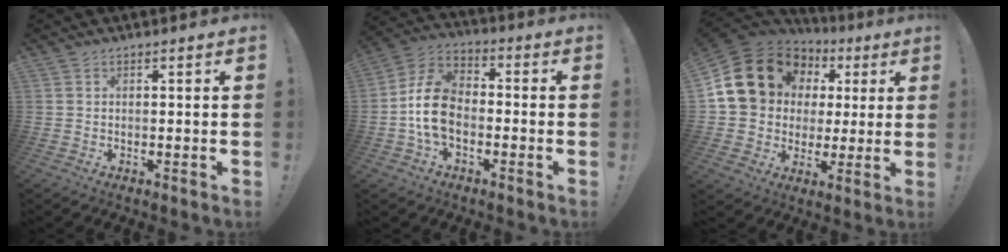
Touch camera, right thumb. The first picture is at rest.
{"total": 13.6, "force": [-2.9, 9.4, 9.4], "torque": [-0.176, 0.031, -0.051]}
{"total": 19.4, "force": [7.2, 15.5, 9.2], "torque": [-0.142, -0.026, 0.165]}